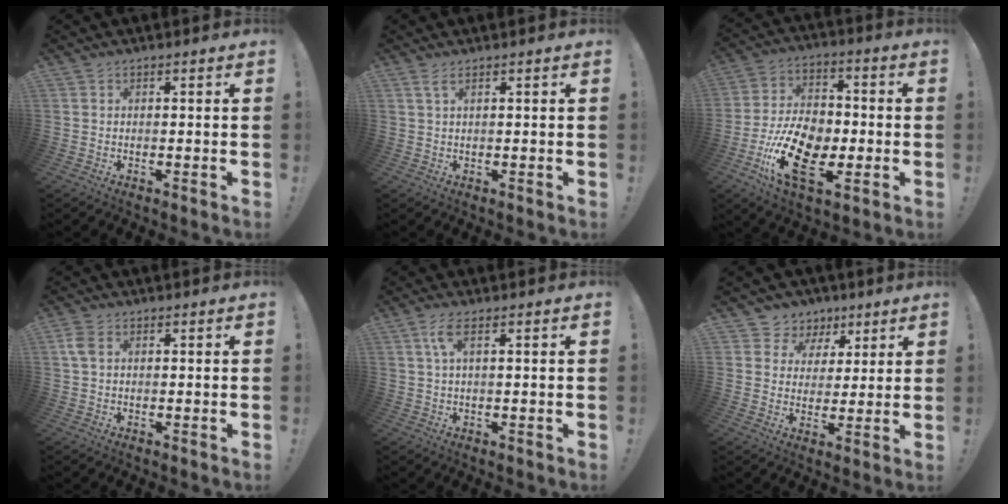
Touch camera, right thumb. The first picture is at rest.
{"total": 2.1, "force": [0.9, -0.1, 1.9], "torque": [-0.036, 0.001, 0.014]}
{"total": 19.7, "force": [-7.1, 11.7, 14.1], "torque": [-0.271, 0.039, -0.115]}
{"total": 3.5, "force": [1.1, 2.0, 2.6], "torque": [-0.048, 0.004, 0.019]}
{"total": 4.2, "force": [1.6, 0.6, 3.8], "torque": [-0.074, 0.003, 0.025]}
{"total": 7.0, "force": [3.2, 6.1, 1.0], "torque": [-0.022, -0.020, 0.067]}